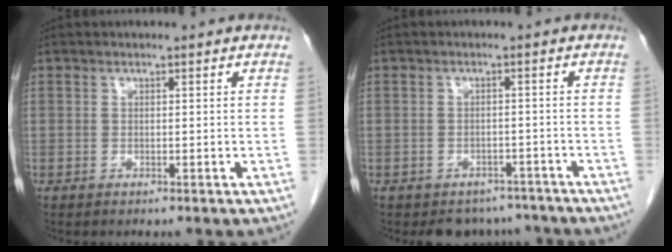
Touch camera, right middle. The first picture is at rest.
{"total": 5.3, "force": [-4.7, 2.5, -0.1], "torque": [0.012, 0.009, -0.058]}